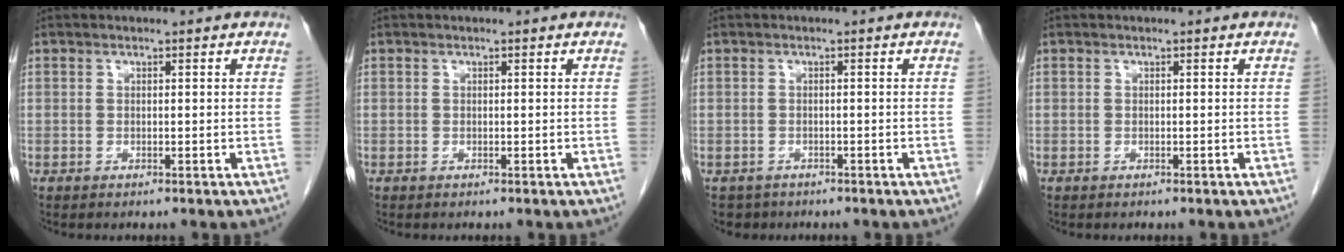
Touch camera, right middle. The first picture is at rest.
{"total": 0.0}
{"total": 2.4, "force": [-1.8, 1.6, -0.1], "torque": [-0.006, 0.001, -0.031]}
{"total": 0.0}